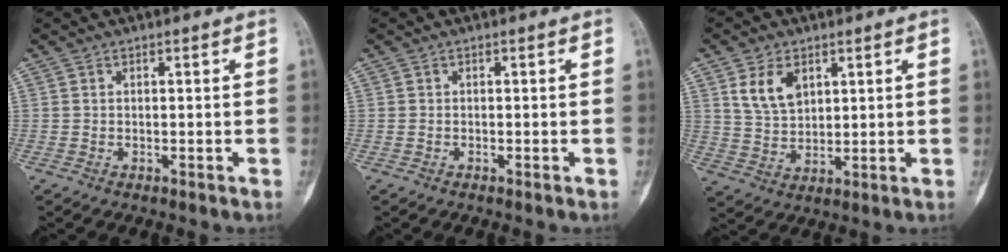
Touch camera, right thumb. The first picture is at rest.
{"total": 0.0}
{"total": 7.3, "force": [3.3, 4.7, 4.4], "torque": [-0.067, -0.017, 0.070]}